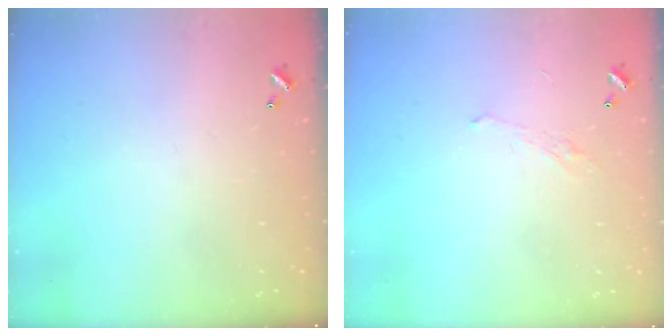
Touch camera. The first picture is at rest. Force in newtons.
{"total": 1.1, "press": 0.8, "slide": 0.7}